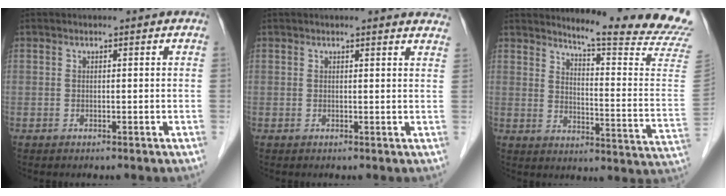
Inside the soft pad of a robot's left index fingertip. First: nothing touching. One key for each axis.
{"total": 6.4, "fx": 6.1, "fy": 0.8, "fz": 1.8, "tx": -0.006, "ty": -0.003, "tz": 0.042}
{"total": 19.5, "fx": 17.9, "fy": -2.4, "fz": 7.3, "tx": -0.115, "ty": -0.143, "tz": 0.211}